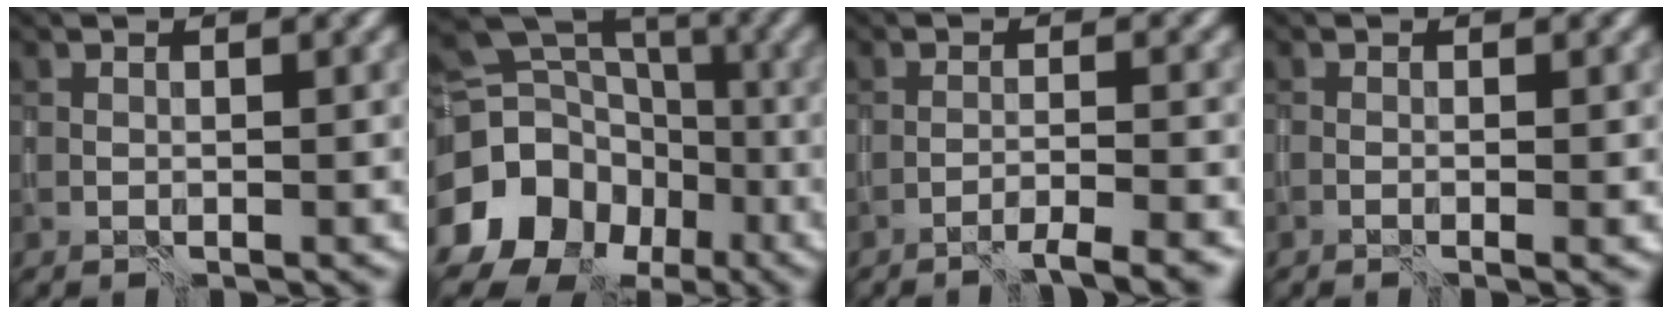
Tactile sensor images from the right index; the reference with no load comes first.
{"total": 15.2, "force": [-6.5, 13.0, 4.3], "torque": [-0.109, -0.029, -0.113]}
{"total": 3.3, "force": [-2.8, 0.1, 1.7], "torque": [-0.014, 0.007, -0.058]}
{"total": 1.0, "force": [-0.4, 0.0, 0.9], "torque": [-0.015, -0.004, -0.010]}